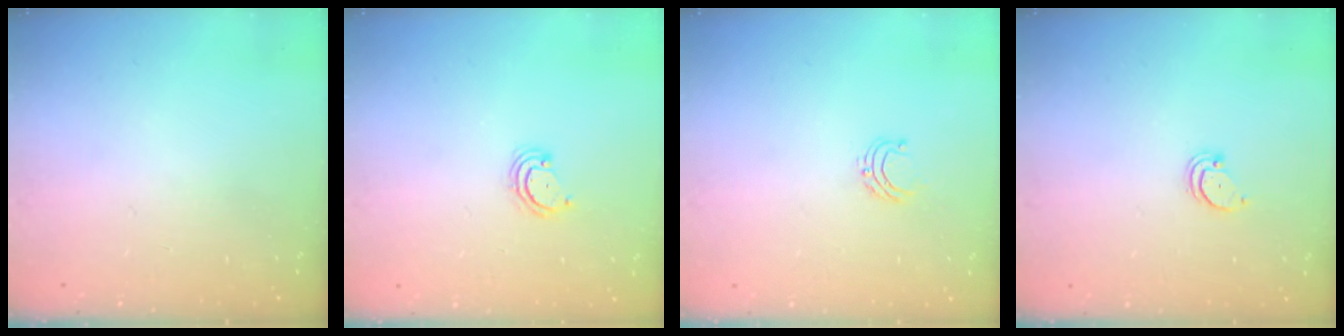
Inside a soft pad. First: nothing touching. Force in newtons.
{"total": 2.9, "press": 2.9, "slide": 0.3}
{"total": 4.6, "press": 4.6, "slide": 0.4}
{"total": 1.4, "press": 1.3, "slide": 0.1}